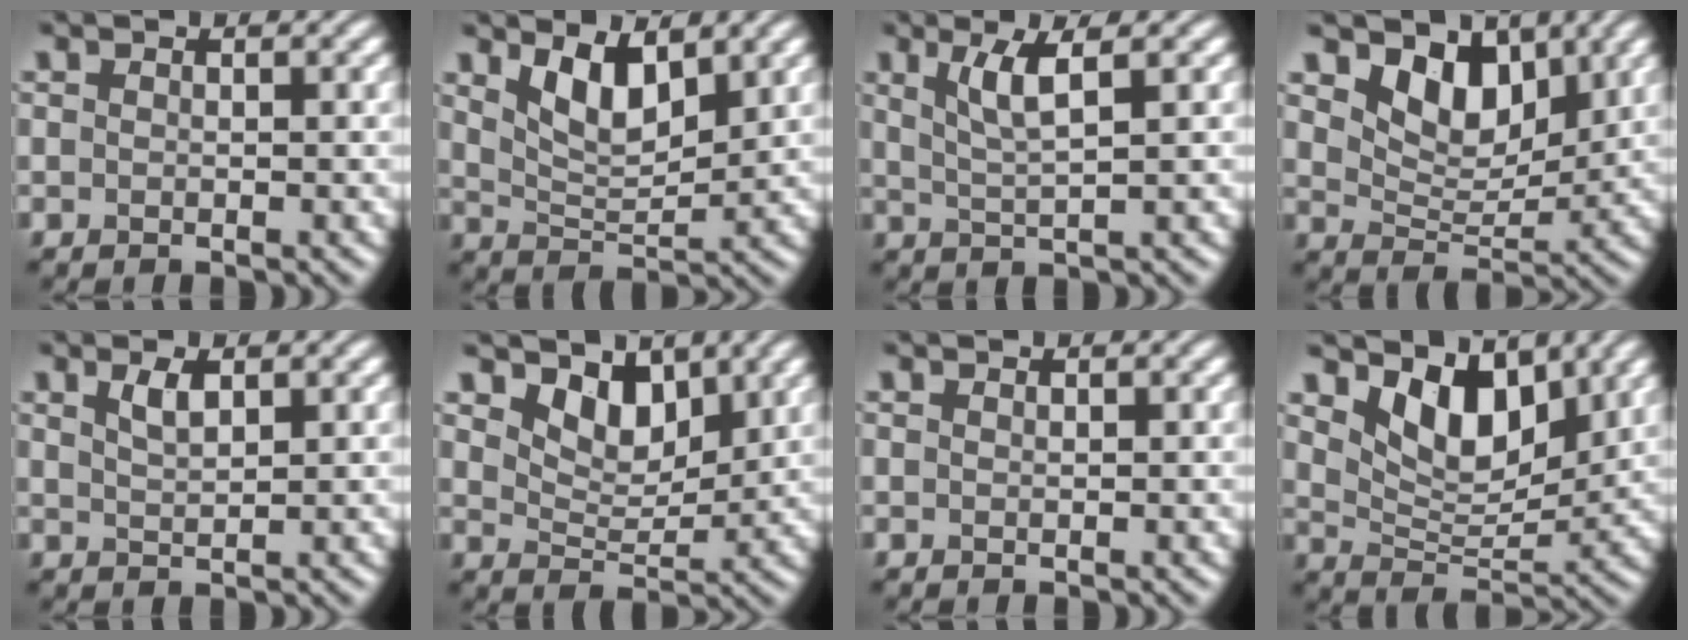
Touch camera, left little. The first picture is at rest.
{"total": 4.5, "force": [2.5, 1.8, 3.4], "torque": [-0.072, -0.007, 0.047]}
{"total": 3.3, "force": [1.4, 0.6, 2.9], "torque": [-0.057, -0.001, 0.030]}
{"total": 5.4, "force": [3.3, 3.1, 3.0], "torque": [-0.059, -0.012, 0.046]}
{"total": 1.8, "force": [1.1, 0.6, 1.4], "torque": [-0.029, 0.002, 0.023]}
{"total": 4.0, "force": [2.8, 2.0, 1.9], "torque": [-0.045, -0.011, 0.041]}
{"total": 0.0}
{"total": 6.1, "force": [3.5, 3.2, 3.9], "torque": [-0.074, -0.015, 0.056]}